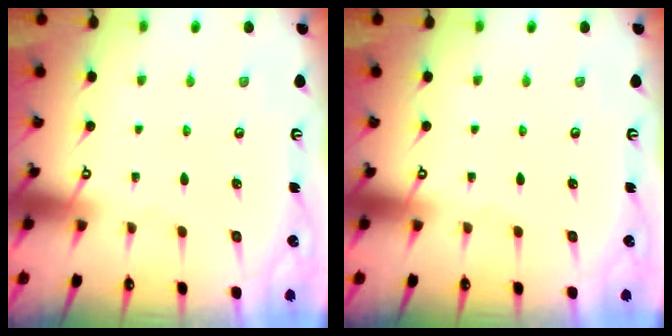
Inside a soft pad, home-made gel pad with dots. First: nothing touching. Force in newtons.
{"total": 0.0}